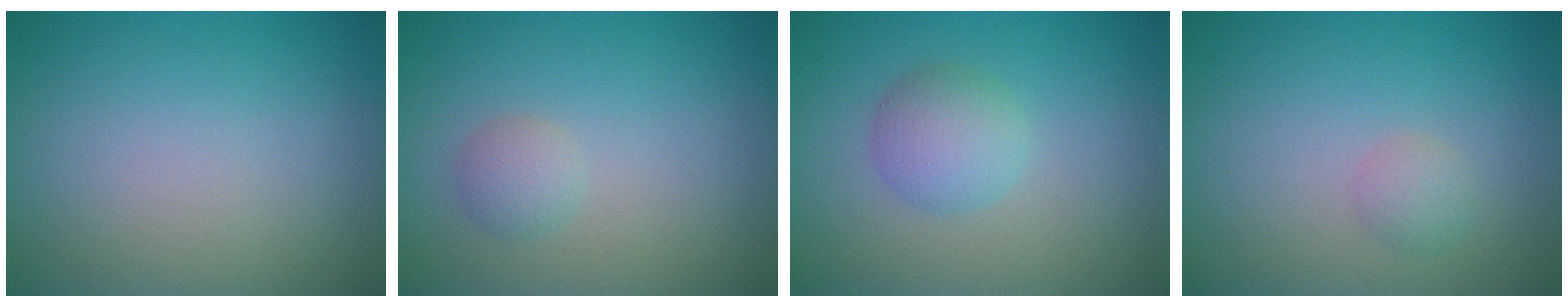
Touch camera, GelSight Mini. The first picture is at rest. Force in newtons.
{"total": 1.4, "press": 1.4, "slide": 0.1}
{"total": 2.9, "press": 2.9, "slide": 0.1}
{"total": 1.3, "press": 1.3, "slide": 0.0}